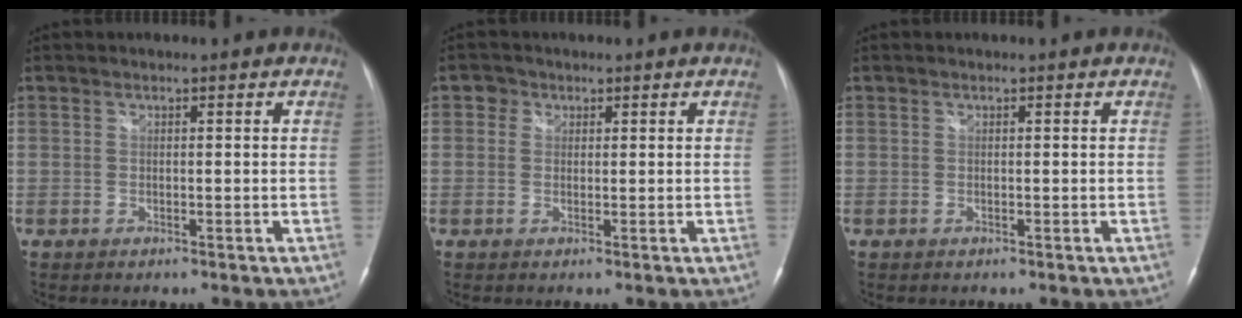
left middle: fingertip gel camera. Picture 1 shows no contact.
{"total": 1.9, "force": [0.7, 1.7, 0.4], "torque": [-0.001, 0.005, 0.006]}
{"total": 0.0}